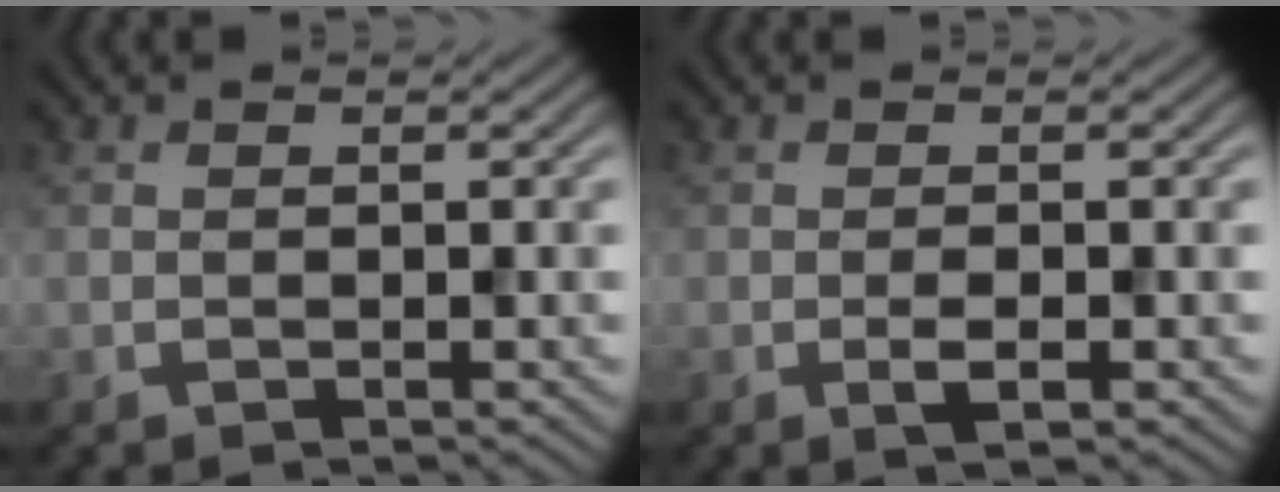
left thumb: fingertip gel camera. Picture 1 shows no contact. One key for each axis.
{"total": 1.8, "fx": -0.6, "fy": 0.6, "fz": 1.6, "tx": -0.030, "ty": -0.002, "tz": -0.011}